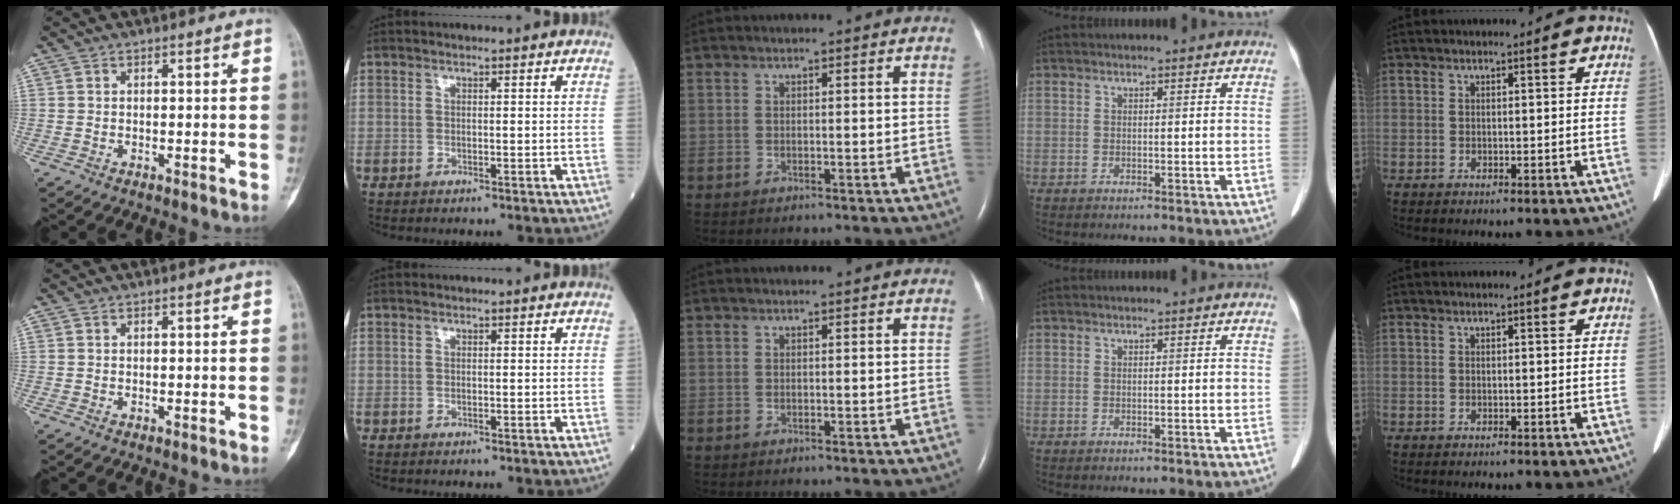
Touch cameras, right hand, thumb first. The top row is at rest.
{}